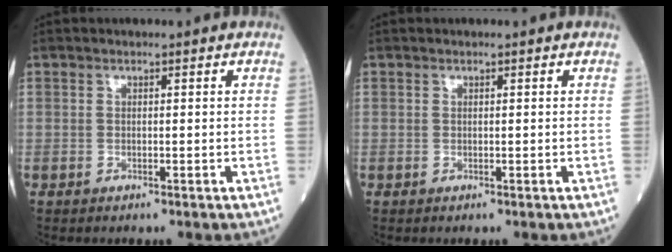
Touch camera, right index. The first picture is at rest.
{"total": 0.0}